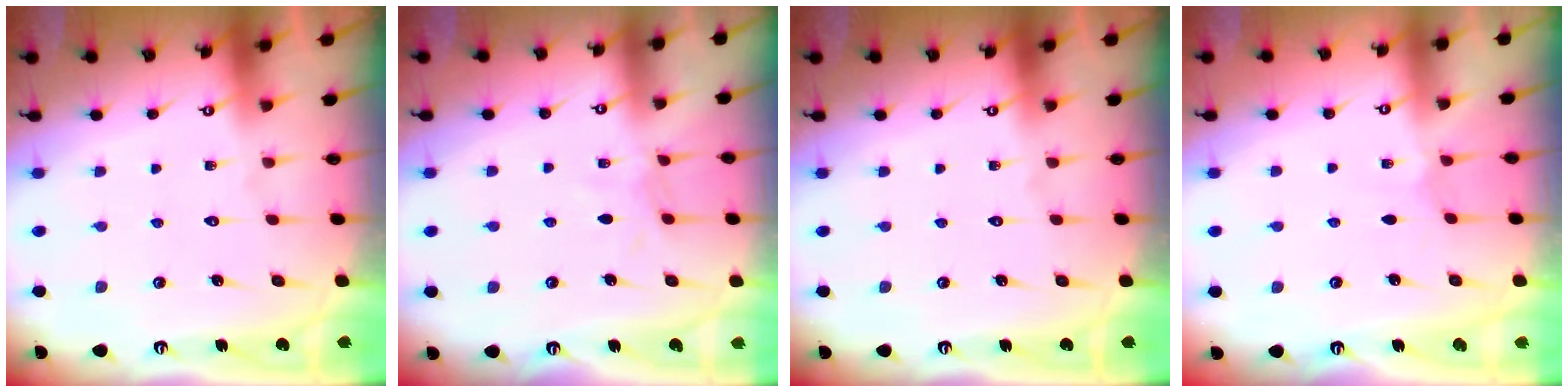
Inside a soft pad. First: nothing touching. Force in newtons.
{"total": 4.2, "press": 4.1, "slide": 0.6}
{"total": 0.0}
{"total": 0.5, "press": 0.5, "slide": 0.2}